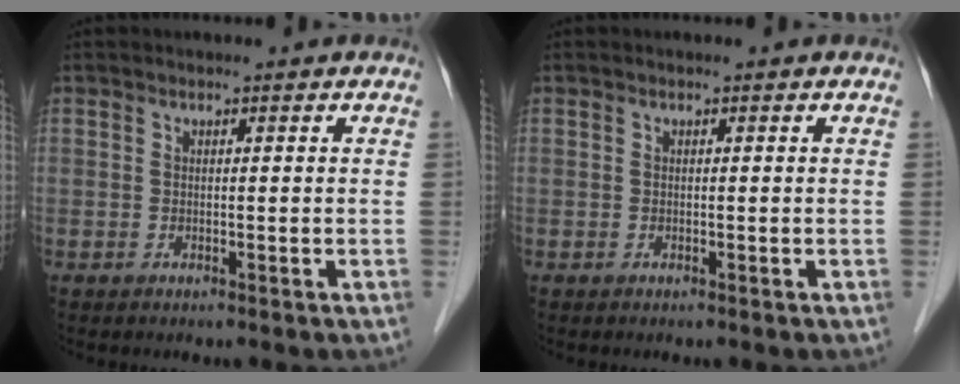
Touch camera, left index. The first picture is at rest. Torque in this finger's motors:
{"motor_torque": [0.00, 0.00, 0.00, 0.00]}